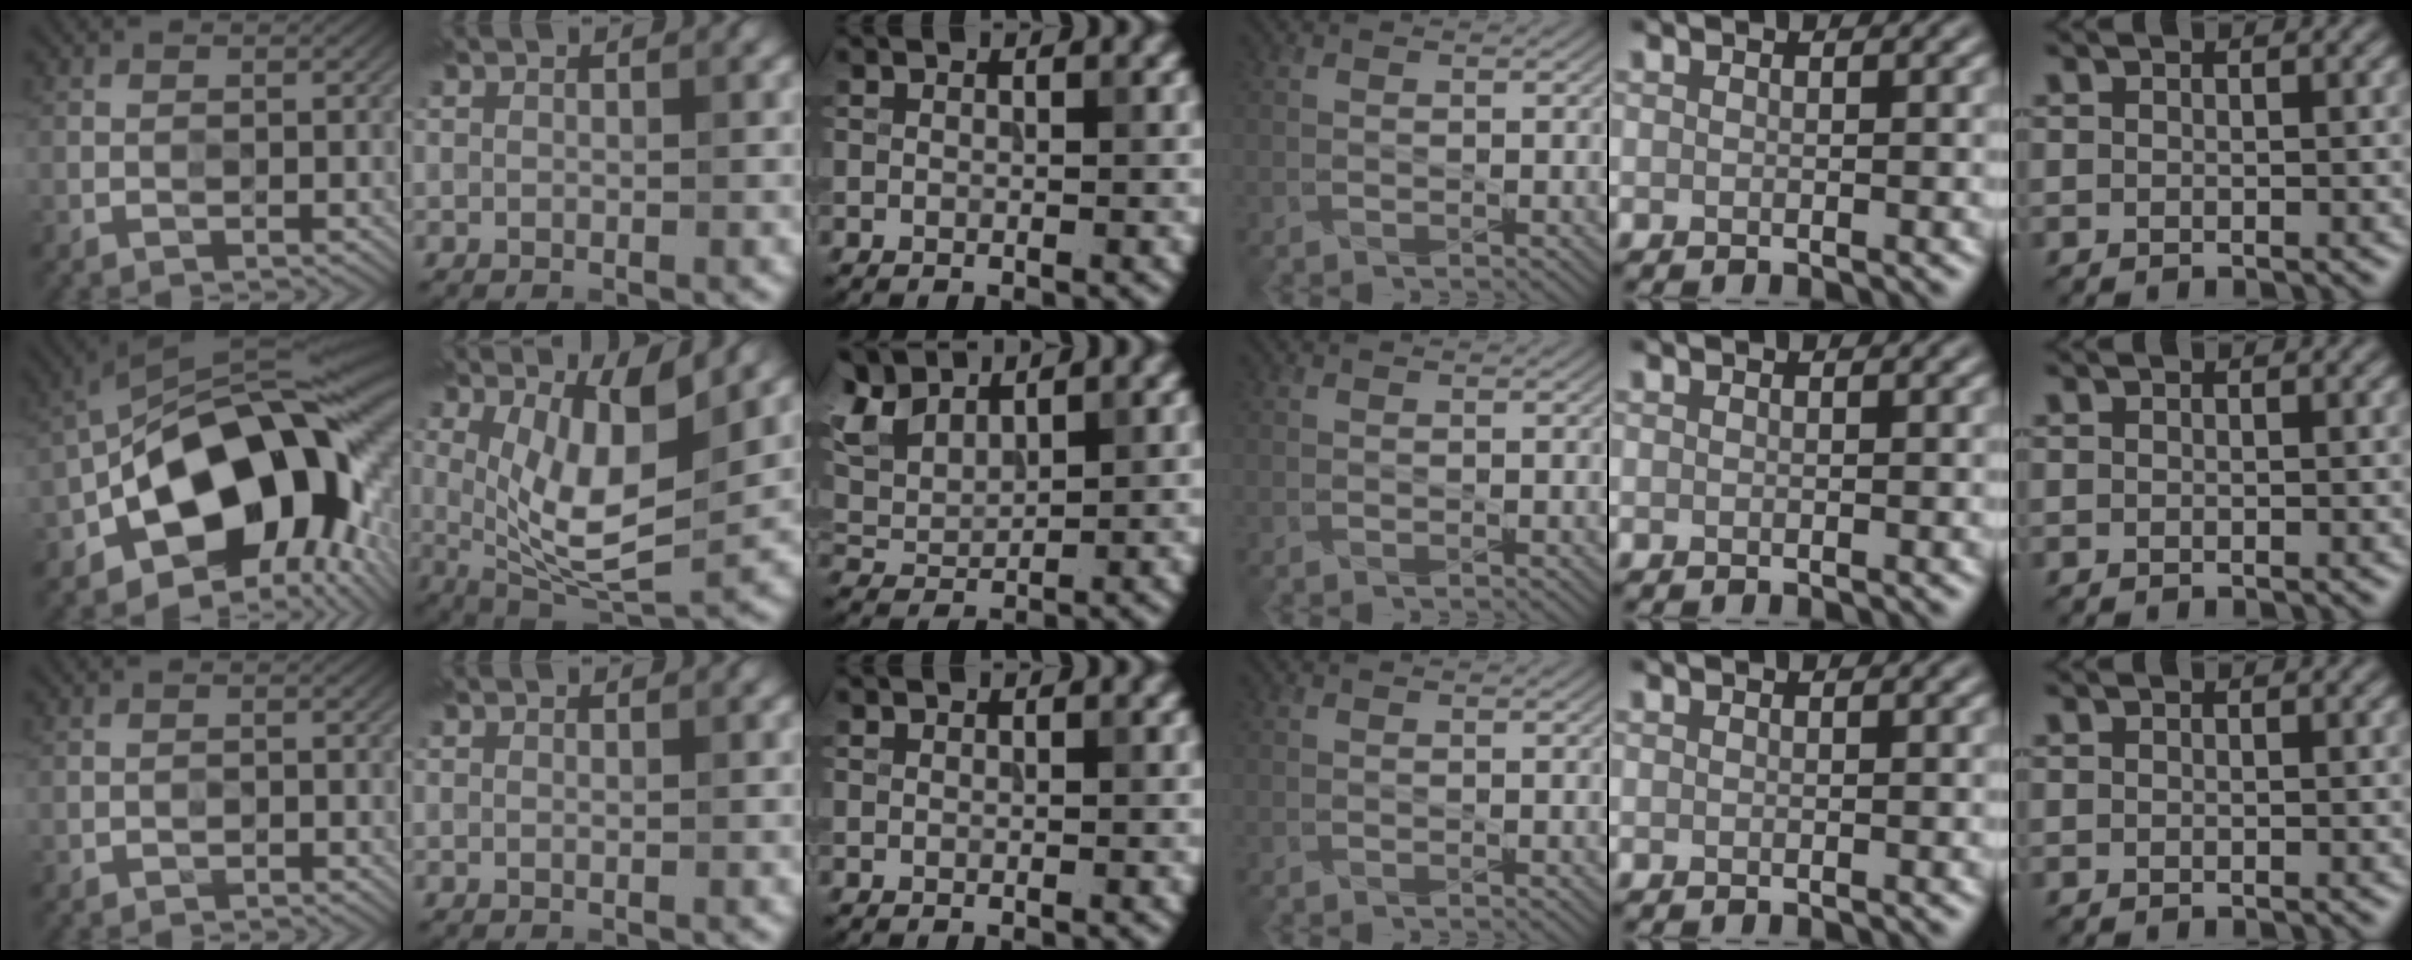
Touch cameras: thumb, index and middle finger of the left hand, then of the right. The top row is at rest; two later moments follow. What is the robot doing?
{"motion": "press", "object": "stopwatch"}